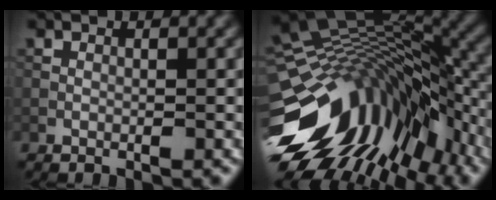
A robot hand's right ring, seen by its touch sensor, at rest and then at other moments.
{"total": 15.9, "force": [-5.2, 8.8, 12.2], "torque": [-0.223, 0.007, -0.104]}